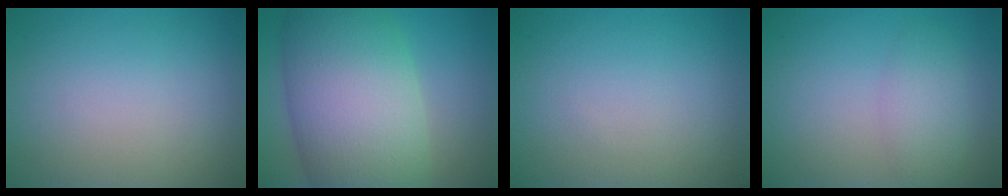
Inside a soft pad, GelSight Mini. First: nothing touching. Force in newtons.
{"total": 13.7, "press": 13.7, "slide": 0.5}
{"total": 0.0}
{"total": 2.6, "press": 2.6, "slide": 0.2}